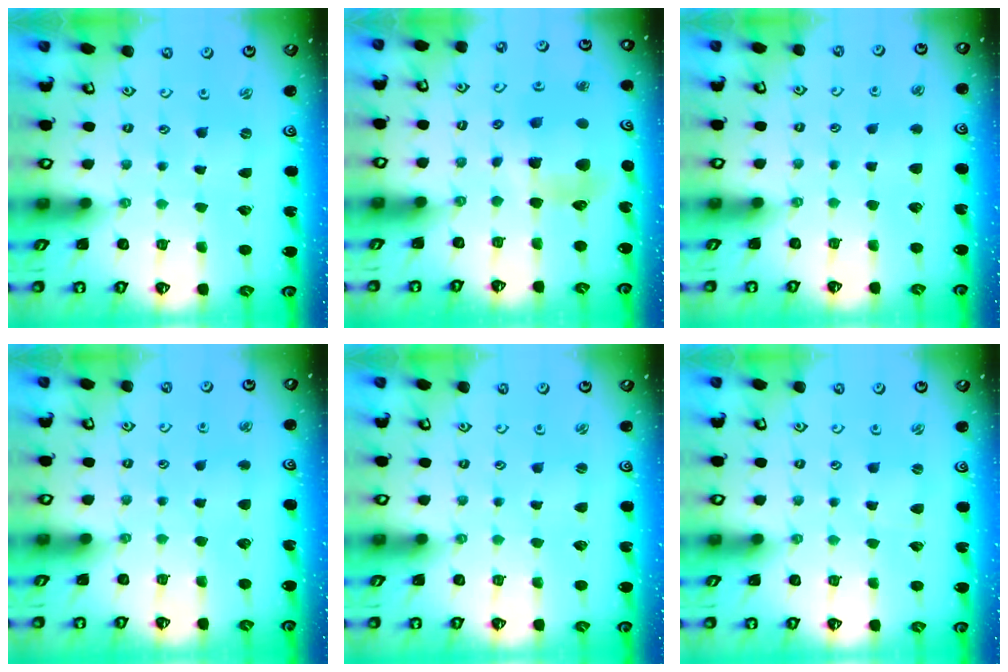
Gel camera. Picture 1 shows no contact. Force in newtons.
{"total": 10.1, "press": 10.0, "slide": 1.2}
{"total": 2.8, "press": 2.7, "slide": 0.5}
{"total": 2.9, "press": 2.8, "slide": 0.4}
{"total": 1.1, "press": 1.1, "slide": 0.2}
{"total": 0.6, "press": 0.6, "slide": 0.1}